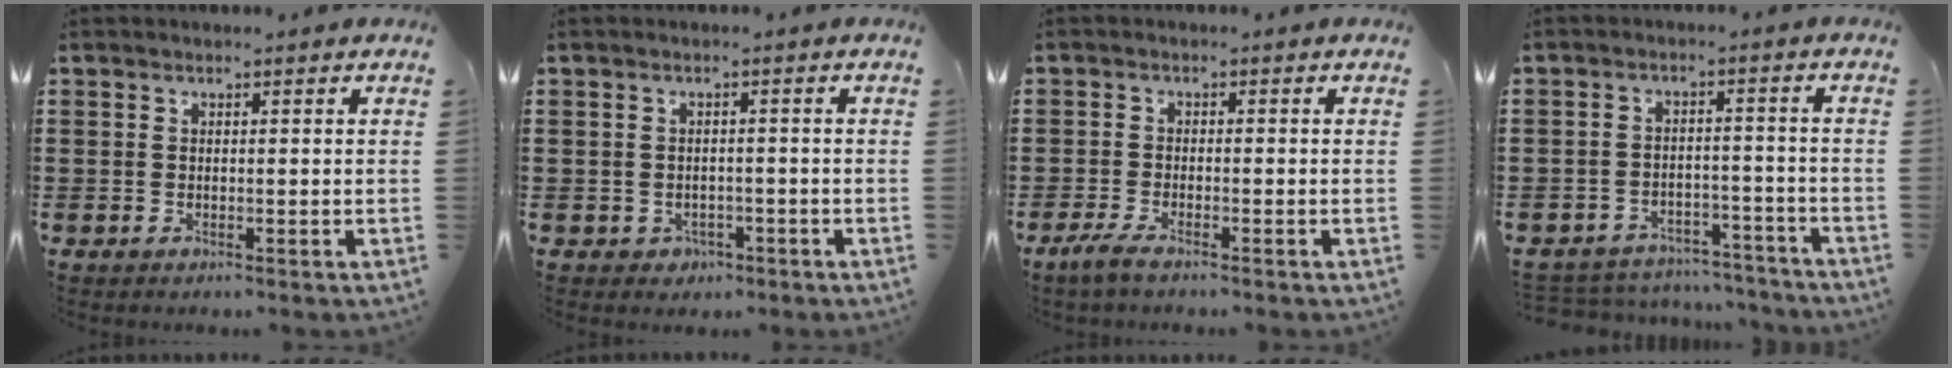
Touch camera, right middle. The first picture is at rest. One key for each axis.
{"total": 1.2, "fx": -0.7, "fy": 0.9, "fz": 0.2, "tx": -0.010, "ty": 0.001, "tz": -0.018}
{"total": 2.2, "fx": -1.6, "fy": 0.3, "fz": 1.5, "tx": -0.032, "ty": 0.000, "tz": -0.033}
{"total": 4.3, "fx": -4.2, "fy": 0.7, "fz": 0.0, "tx": -0.006, "ty": 0.007, "tz": -0.090}